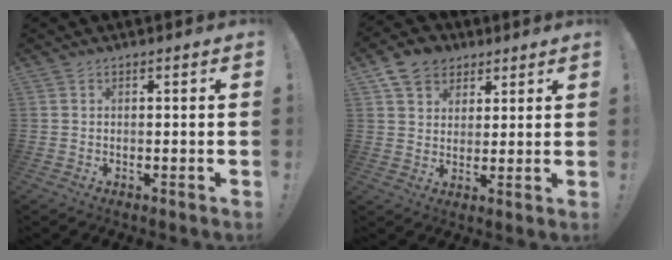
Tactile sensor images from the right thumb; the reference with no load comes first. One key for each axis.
{"total": 9.4, "fx": 5.3, "fy": 7.3, "fz": 2.7, "tx": -0.049, "ty": -0.022, "tz": 0.106}